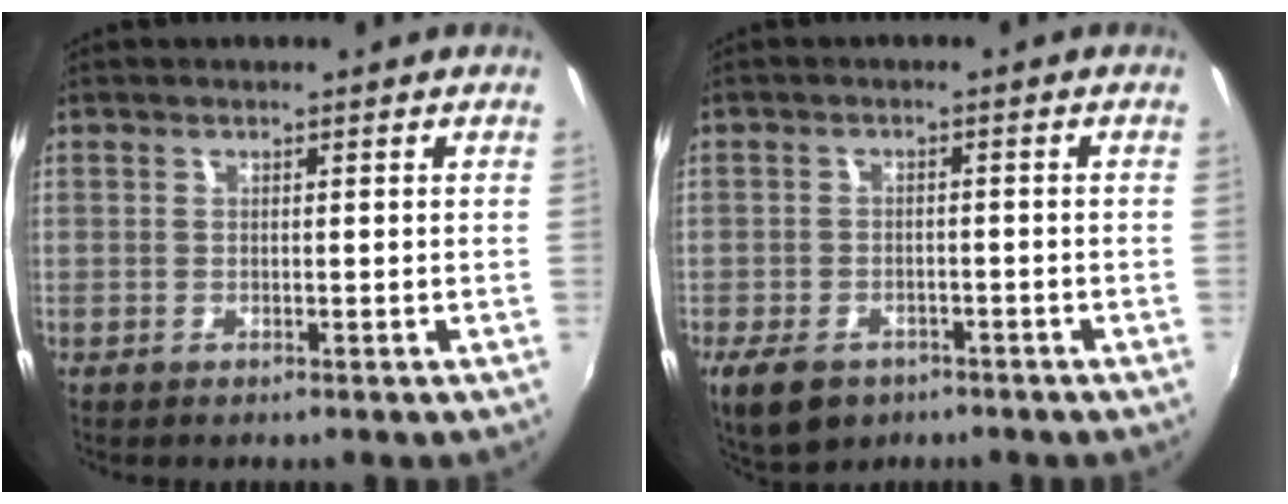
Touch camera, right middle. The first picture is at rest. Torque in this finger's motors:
{"motor_torque": [0.97, -0.86, 0.12, 0.11]}